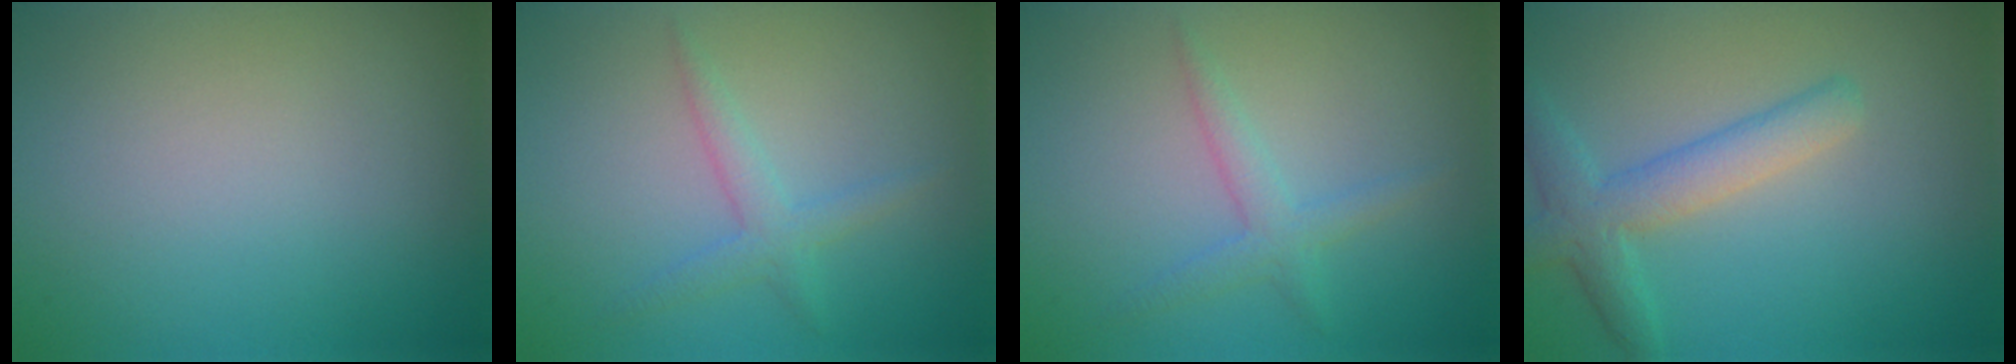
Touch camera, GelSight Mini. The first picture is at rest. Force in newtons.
{"total": 2.0, "press": 2.0, "slide": 0.1}
{"total": 2.0, "press": 2.0, "slide": 0.1}
{"total": 3.9, "press": 3.8, "slide": 0.1}